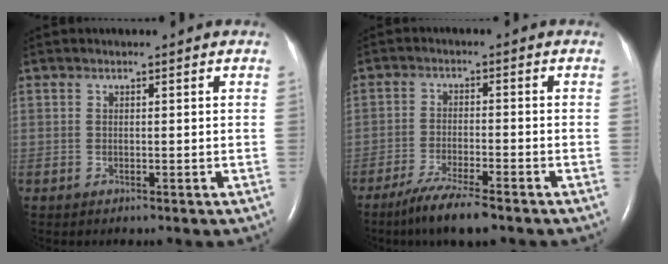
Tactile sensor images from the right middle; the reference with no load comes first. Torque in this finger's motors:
{"motor_torque": [0.55, -0.52, 0.31, 0.07]}